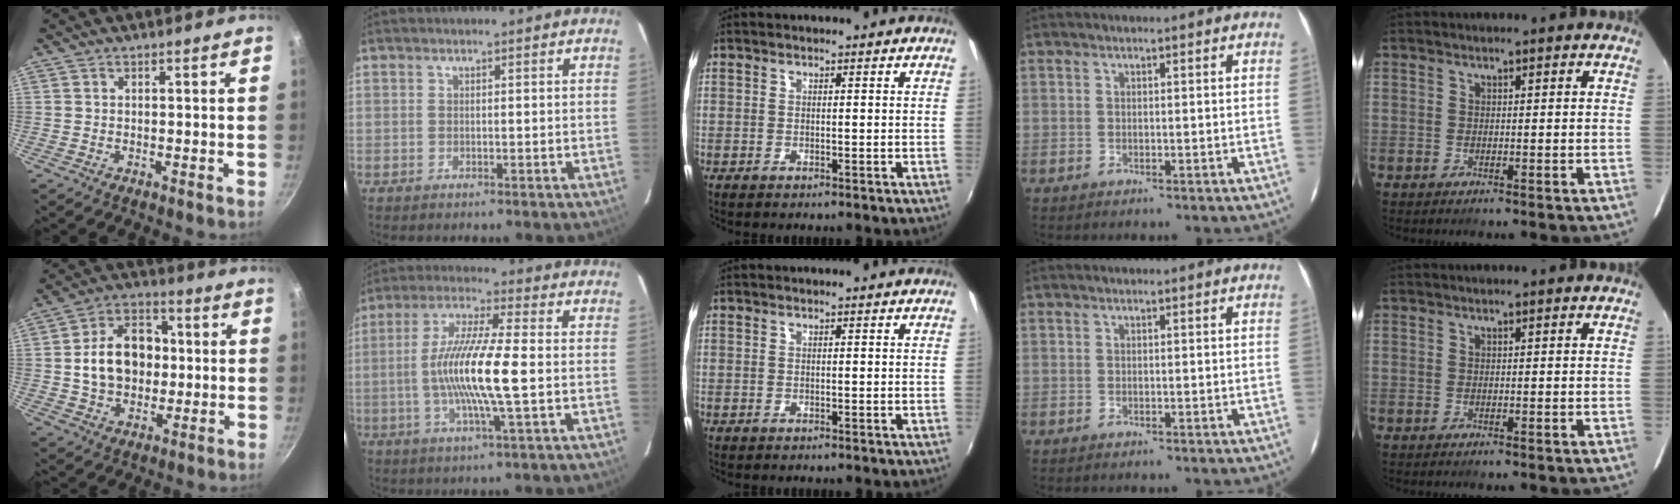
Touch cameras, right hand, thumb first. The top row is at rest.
{"thumb": {"total": 14.0, "force": [0.5, 10.5, 9.2], "torque": [-0.120, 0.023, 0.002]}, "index": {"total": 13.8, "force": [-1.6, 0.9, 13.7], "torque": [-0.263, -0.001, -0.035]}}